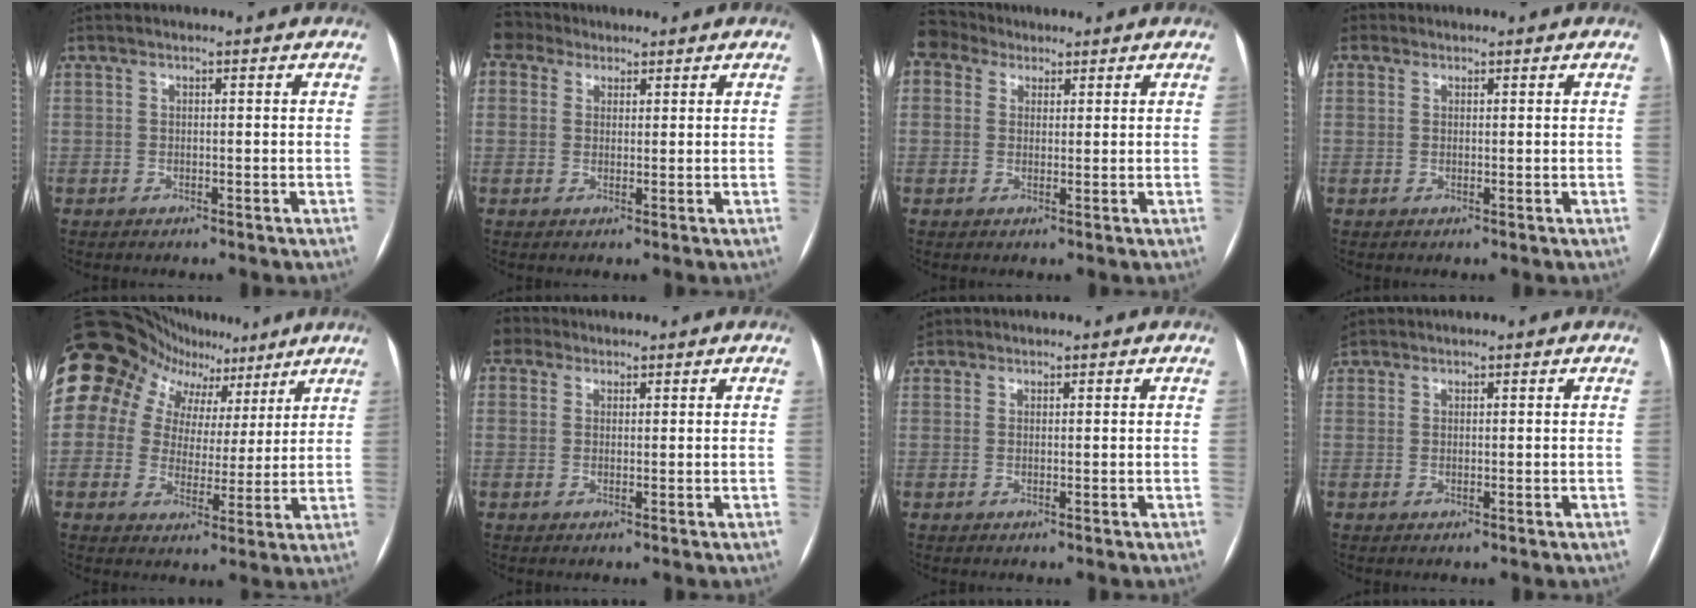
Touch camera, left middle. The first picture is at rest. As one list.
[{"total": 4.5, "force": [3.3, 3.0, 0.7], "torque": [-0.021, 0.028, 0.064]}, {"total": 5.4, "force": [3.9, 3.5, 1.0], "torque": [-0.031, 0.034, 0.079]}, {"total": 1.9, "force": [0.8, 1.6, 0.4], "torque": [-0.007, 0.007, 0.012]}, {"total": 21.3, "force": [11.8, 16.1, 7.5], "torque": [-0.187, 0.090, 0.187]}, {"total": 3.5, "force": [2.2, 2.6, 0.6], "torque": [-0.016, 0.022, 0.041]}, {"total": 1.8, "force": [1.3, 1.3, 0.2], "torque": [-0.005, 0.007, 0.022]}, {"total": 1.6, "force": [1.1, 1.1, 0.1], "torque": [-0.004, 0.008, 0.022]}]